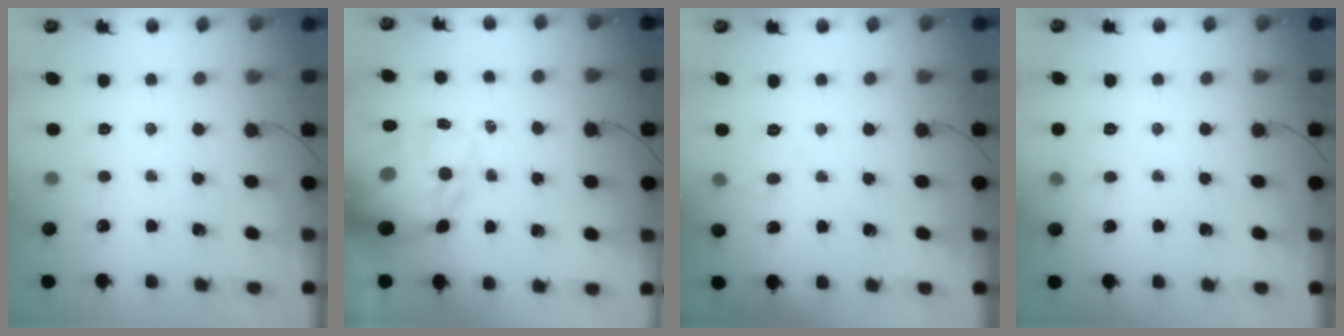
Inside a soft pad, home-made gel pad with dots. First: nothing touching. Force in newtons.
{"total": 18.0, "press": 17.6, "slide": 3.9}
{"total": 5.0, "press": 4.8, "slide": 1.5}
{"total": 5.0, "press": 4.7, "slide": 1.4}